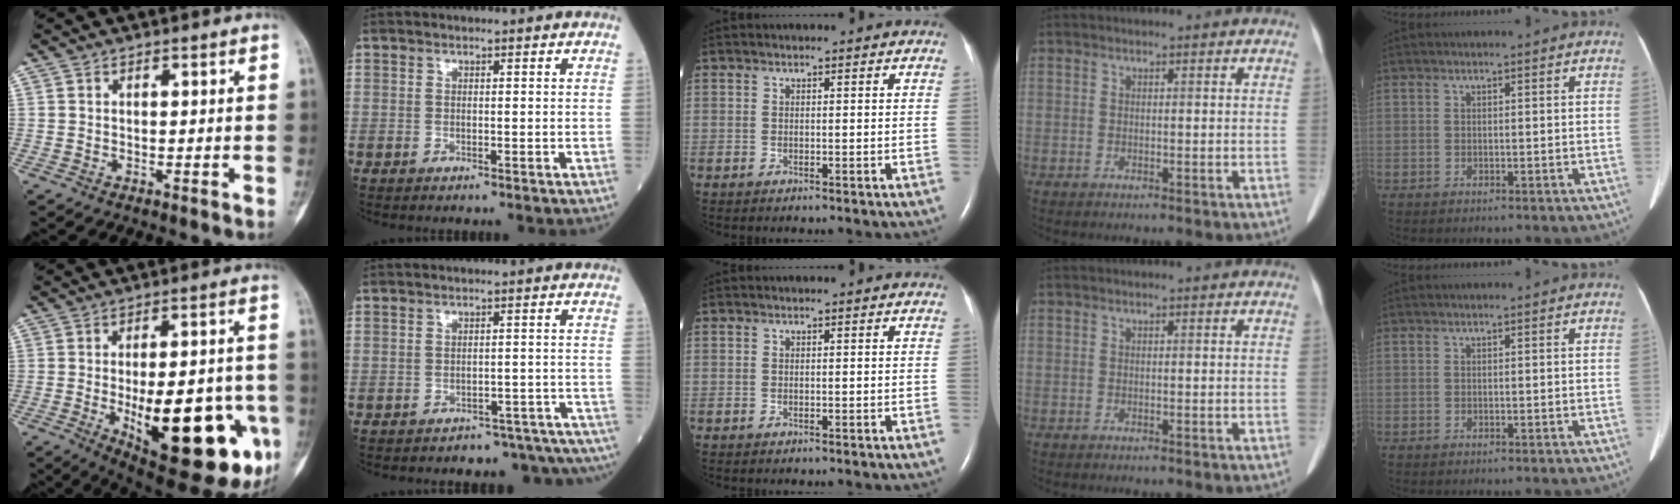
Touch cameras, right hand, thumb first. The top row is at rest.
{"thumb": {"total": 28.6, "force": [-8.1, 11.0, 25.1], "torque": [-0.288, -0.001, -0.088]}, "index": {"total": 12.0, "force": [-11.2, 3.8, 1.5], "torque": [0.000, 0.030, -0.121]}}